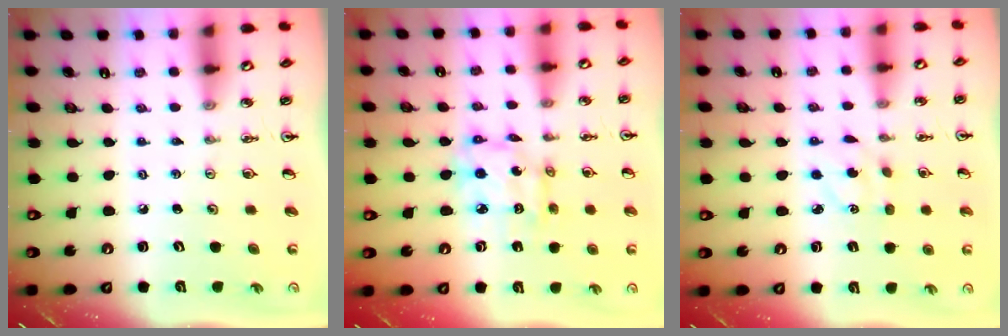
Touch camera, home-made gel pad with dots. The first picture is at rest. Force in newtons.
{"total": 8.3, "press": 8.2, "slide": 0.6}
{"total": 3.2, "press": 3.1, "slide": 0.7}